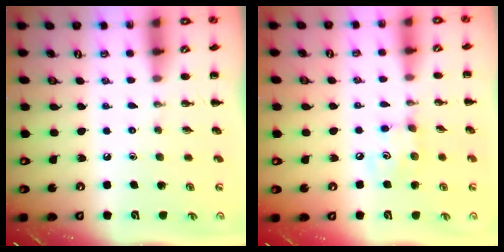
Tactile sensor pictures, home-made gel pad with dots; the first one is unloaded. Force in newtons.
{"total": 4.6, "press": 4.6, "slide": 0.5}